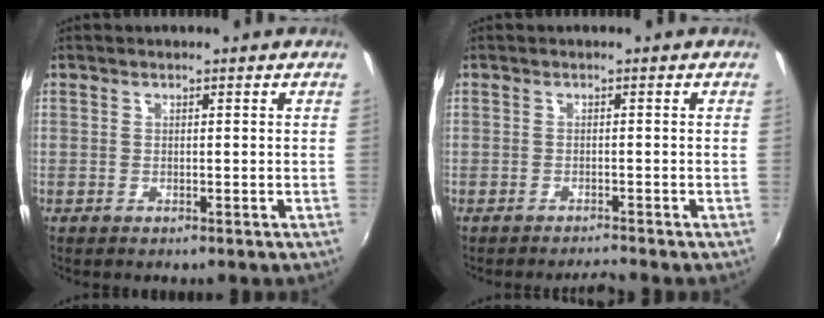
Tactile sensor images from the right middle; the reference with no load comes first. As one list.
[{"total": 2.1, "force": [-2.0, -0.2, 0.4], "torque": [-0.013, -0.007, -0.037]}]